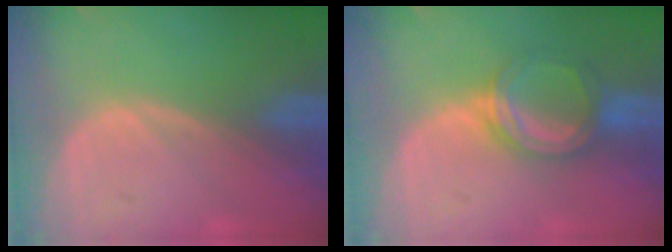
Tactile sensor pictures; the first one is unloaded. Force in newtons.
{"total": 5.1, "press": 5.1, "slide": 0.3}